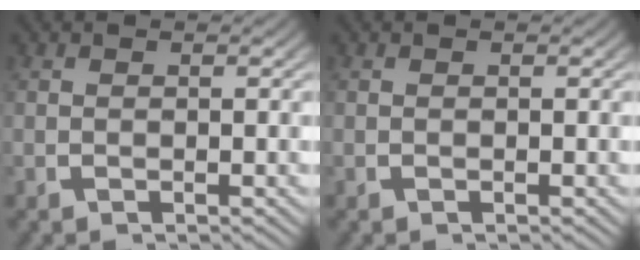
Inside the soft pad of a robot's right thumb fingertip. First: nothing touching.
{"total": 0.0}